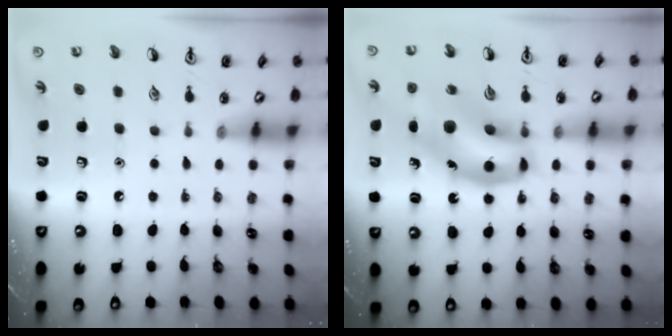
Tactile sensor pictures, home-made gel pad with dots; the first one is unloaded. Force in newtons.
{"total": 17.1, "press": 16.5, "slide": 4.5}